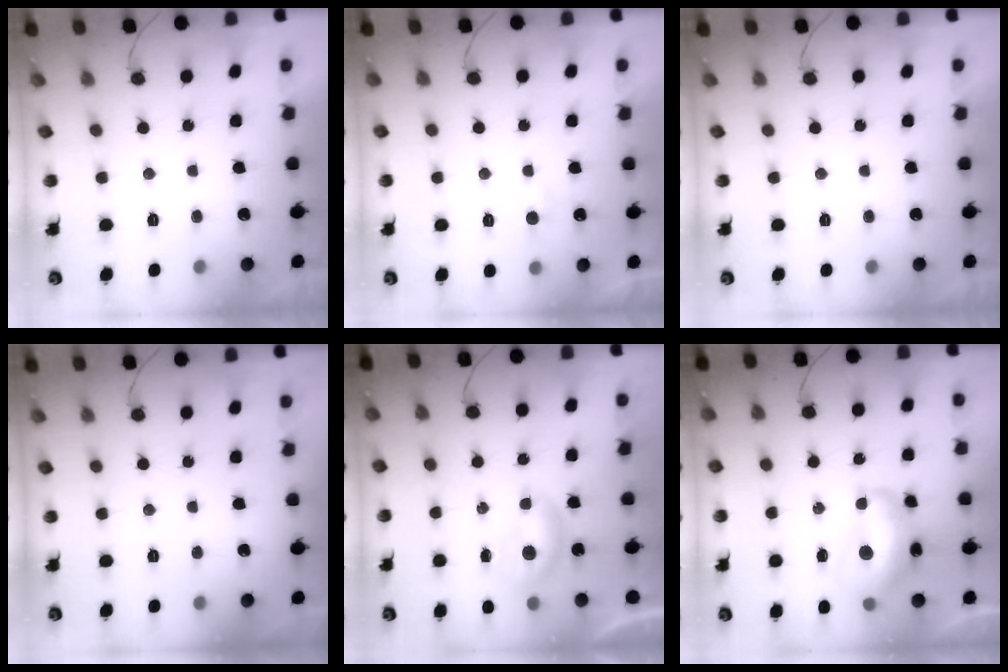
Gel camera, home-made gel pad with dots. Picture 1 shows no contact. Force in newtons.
{"total": 2.7, "press": 2.7, "slide": 0.3}
{"total": 0.0}
{"total": 0.0}
{"total": 5.1, "press": 5.1, "slide": 0.6}
{"total": 12.7, "press": 12.7, "slide": 0.9}